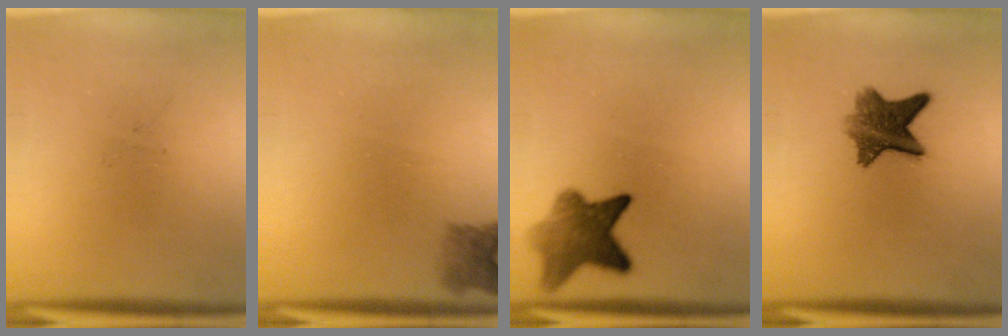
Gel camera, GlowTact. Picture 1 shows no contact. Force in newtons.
{"total": 2.7}
{"total": 6.8}
{"total": 7.5}